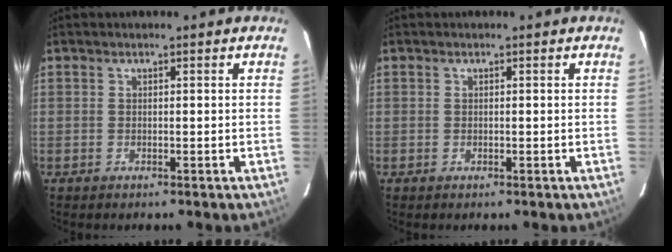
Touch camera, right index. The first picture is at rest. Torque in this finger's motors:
{"motor_torque": [-0.33, 0.05, -0.11, -0.01]}